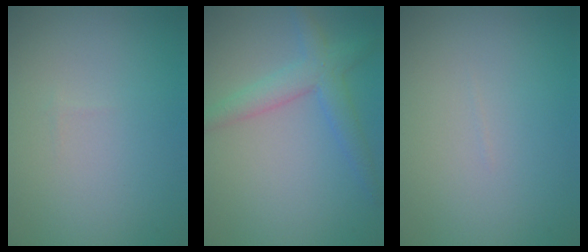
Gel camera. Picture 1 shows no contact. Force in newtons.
{"total": 3.2, "press": 3.2, "slide": 0.1}
{"total": 0.0}